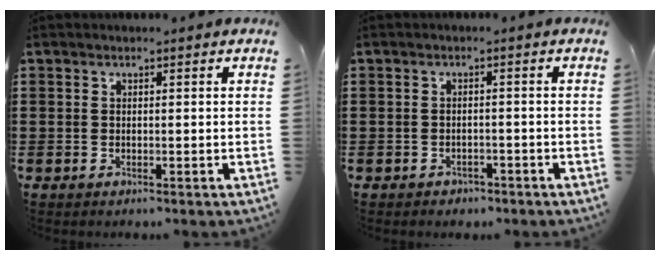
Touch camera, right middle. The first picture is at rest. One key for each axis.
{"total": 1.3, "fx": -1.2, "fy": 0.6, "fz": 0.1, "tx": -0.008, "ty": 0.000, "tz": -0.027}